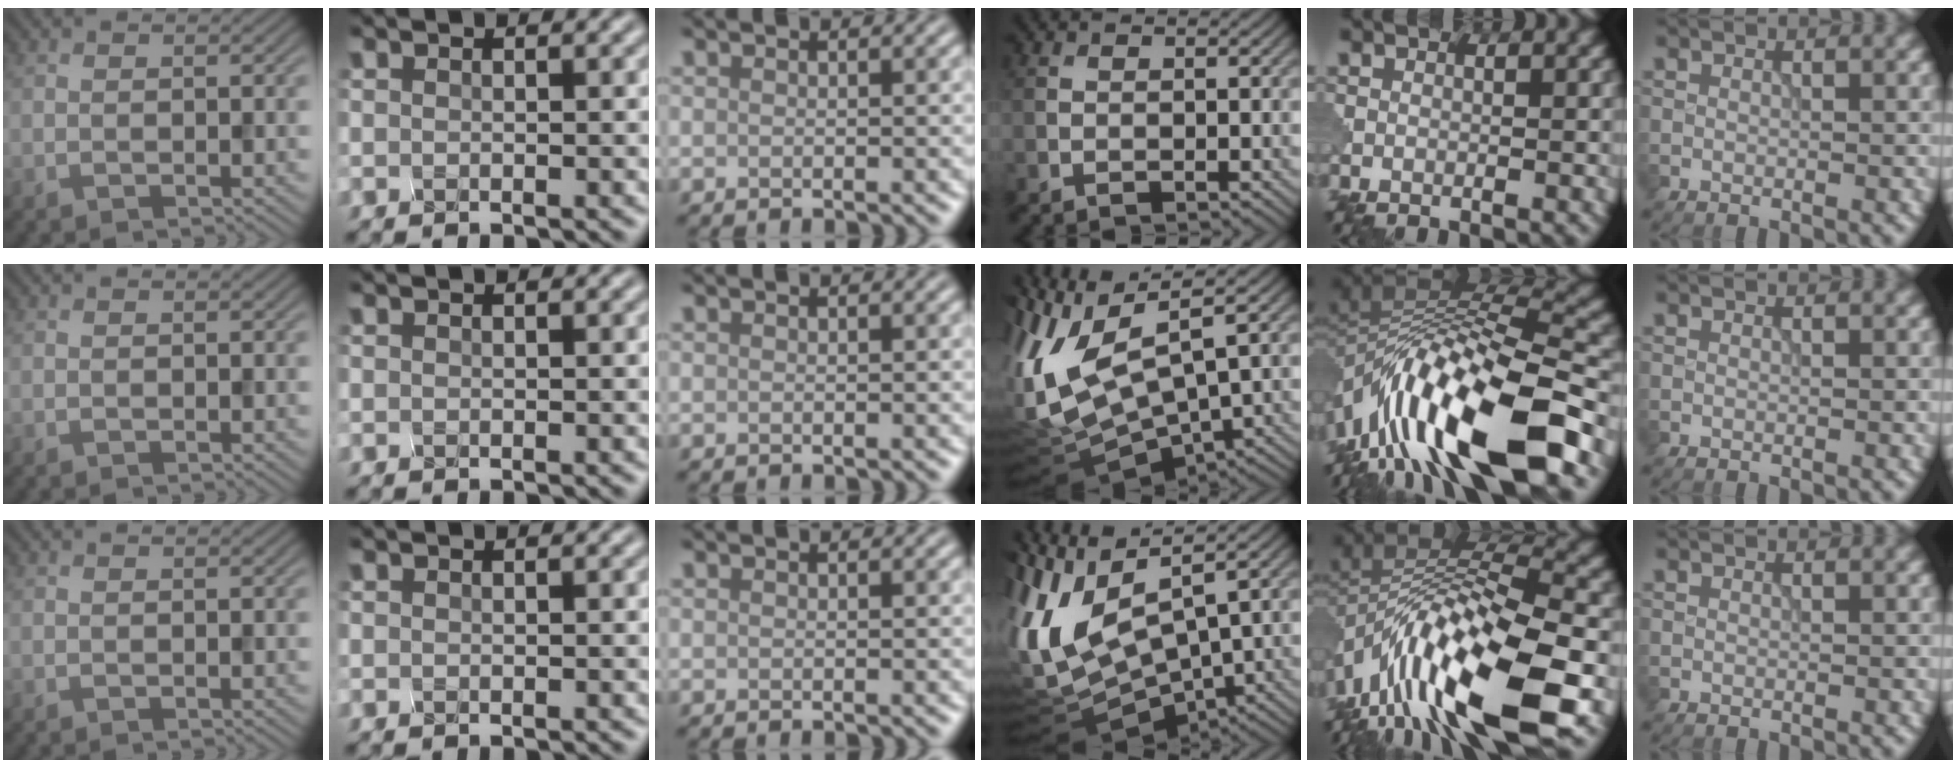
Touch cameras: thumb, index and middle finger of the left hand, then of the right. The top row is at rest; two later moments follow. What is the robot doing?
{"motion": "squeeze", "object": "hand grip exerciser"}